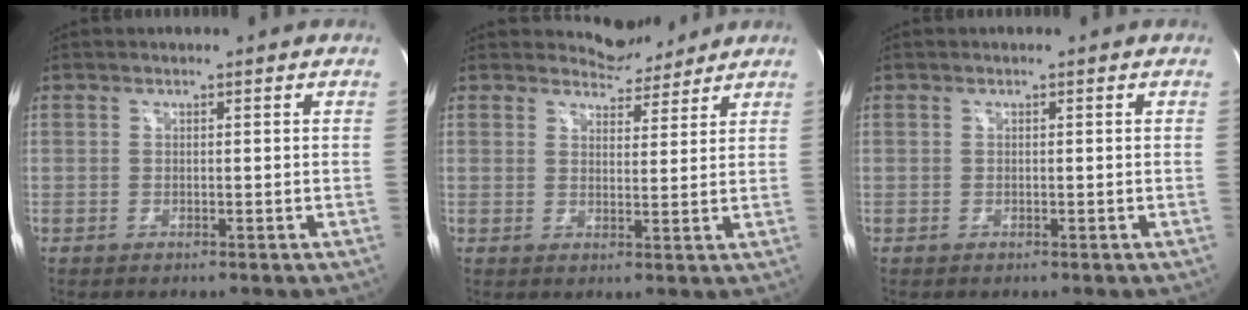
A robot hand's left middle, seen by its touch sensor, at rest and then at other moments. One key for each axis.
{"total": 4.2, "fx": 4.0, "fy": 1.2, "fz": -0.4, "tx": 0.001, "ty": -0.003, "tz": 0.058}
{"total": 0.0}